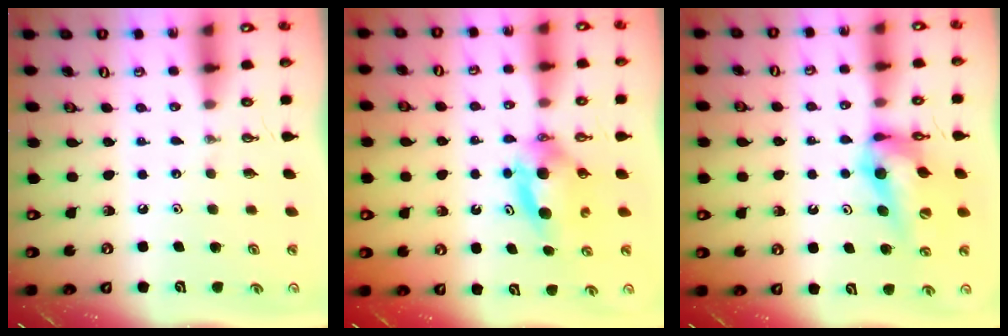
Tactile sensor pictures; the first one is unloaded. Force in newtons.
{"total": 6.6, "press": 6.2, "slide": 2.5}
{"total": 13.3, "press": 13.2, "slide": 1.5}